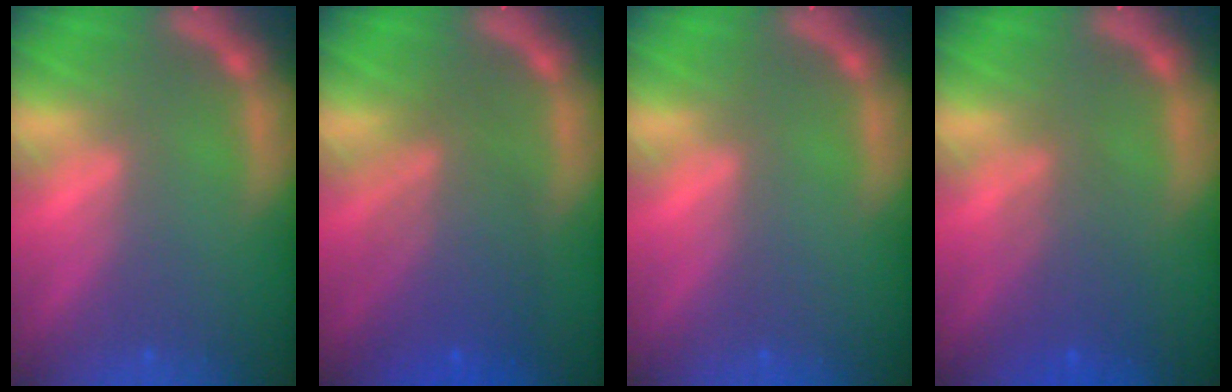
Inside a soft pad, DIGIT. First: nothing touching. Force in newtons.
{"total": 6.6}
{"total": 0.0}
{"total": 3.6}